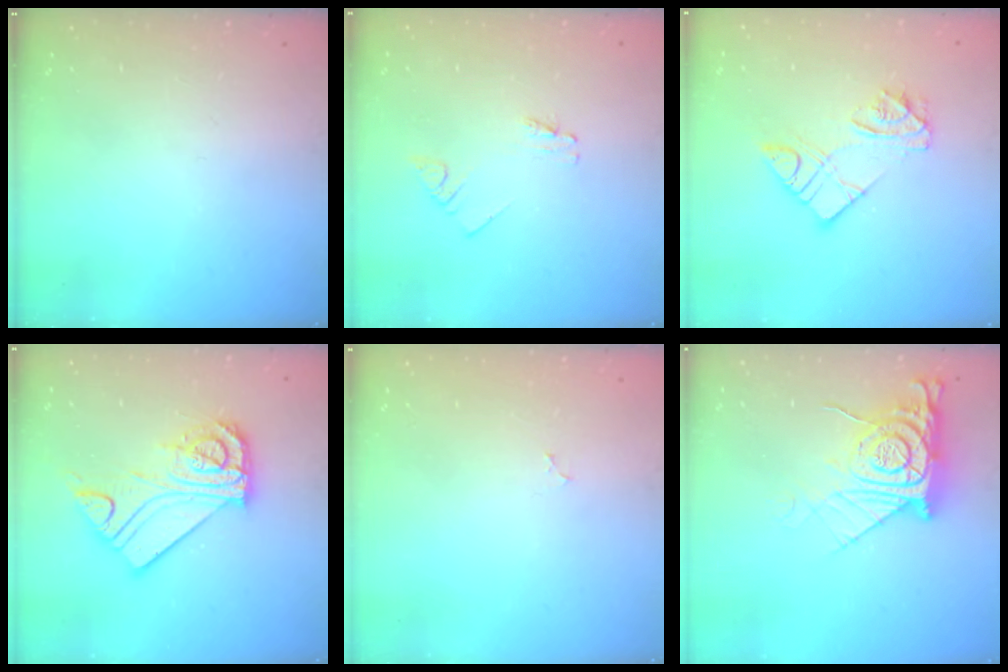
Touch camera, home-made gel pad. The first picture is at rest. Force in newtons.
{"total": 1.1, "press": 1.1, "slide": 0.0}
{"total": 10.9, "press": 10.8, "slide": 0.9}
{"total": 13.6, "press": 13.6, "slide": 0.7}
{"total": 2.3, "press": 2.3, "slide": 0.2}
{"total": 14.5, "press": 14.4, "slide": 1.2}